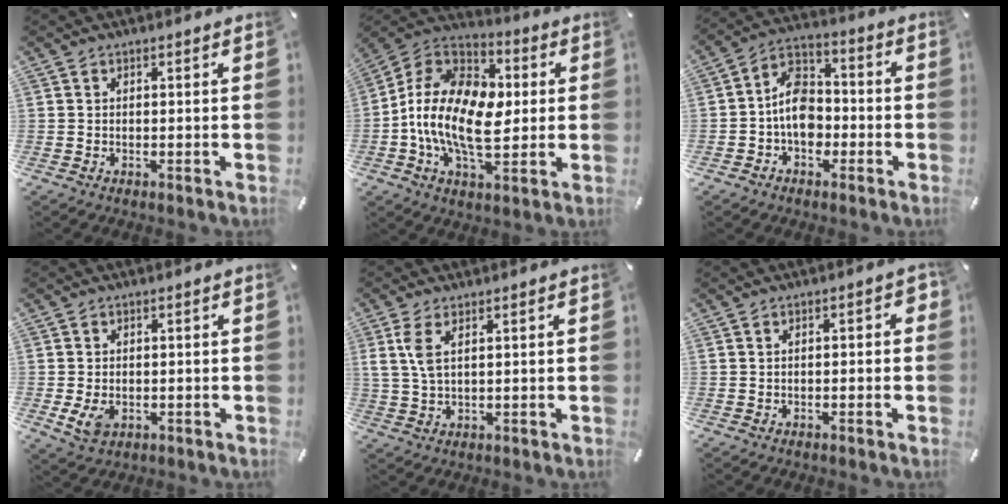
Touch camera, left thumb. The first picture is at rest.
{"total": 18.4, "force": [-2.3, 11.6, 14.1], "torque": [-0.307, 0.005, -0.044]}
{"total": 9.6, "force": [-2.2, 7.3, 5.8], "torque": [-0.107, 0.026, -0.037]}
{"total": 4.0, "force": [-1.0, 2.9, 2.6], "torque": [-0.056, -0.004, -0.022]}
{"total": 4.8, "force": [1.7, 1.5, 4.2], "torque": [-0.104, -0.006, 0.026]}
{"total": 2.0, "force": [-1.0, 1.0, 1.4], "torque": [-0.025, 0.006, -0.019]}